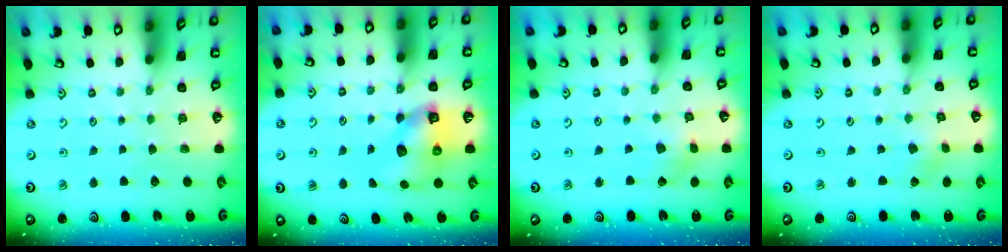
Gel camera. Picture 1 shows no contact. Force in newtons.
{"total": 8.8, "press": 8.7, "slide": 1.2}
{"total": 3.3, "press": 3.2, "slide": 0.4}
{"total": 0.6, "press": 0.6, "slide": 0.2}